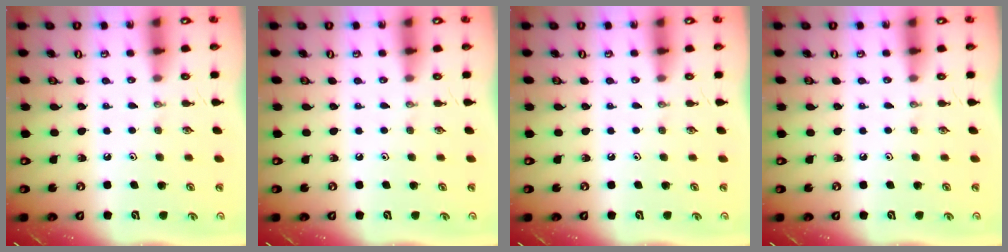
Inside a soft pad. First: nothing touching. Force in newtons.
{"total": 0.0}
{"total": 0.0}
{"total": 0.0}